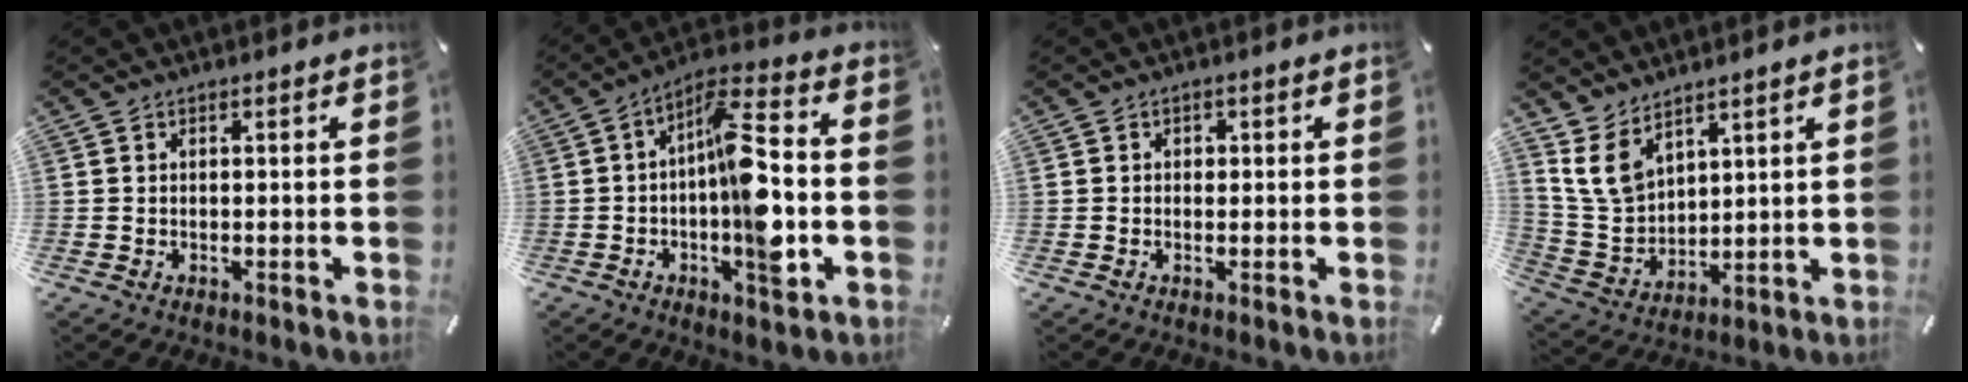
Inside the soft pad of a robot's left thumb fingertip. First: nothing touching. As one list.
[{"total": 16.2, "force": [-2.7, 5.6, 14.9], "torque": [-0.241, -0.002, -0.050]}, {"total": 1.0, "force": [0.0, 0.9, 0.3], "torque": [-0.007, 0.005, -0.002]}, {"total": 9.1, "force": [5.7, 6.0, 3.7], "torque": [-0.110, -0.023, 0.111]}]